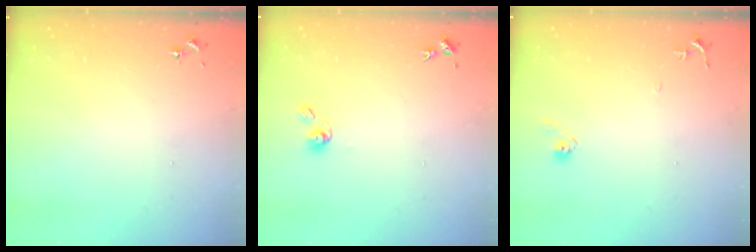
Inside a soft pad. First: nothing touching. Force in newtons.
{"total": 5.6, "press": 5.6, "slide": 0.5}
{"total": 5.9, "press": 5.9, "slide": 0.4}